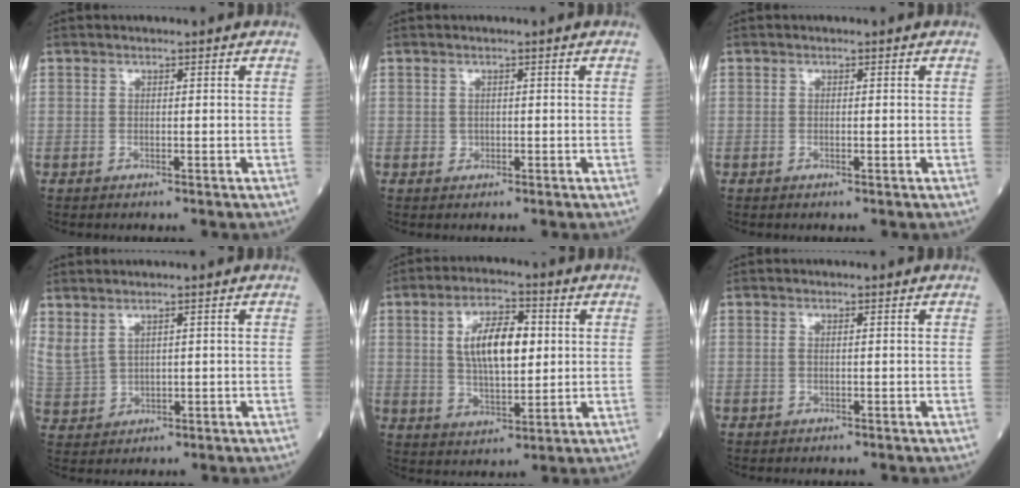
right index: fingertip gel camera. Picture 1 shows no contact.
{"total": 0.7, "force": [0.0, 0.6, 0.2], "torque": [0.000, 0.002, 0.000]}
{"total": 0.5, "force": [-0.1, 0.1, 0.5], "torque": [-0.013, -0.002, 0.001]}
{"total": 6.3, "force": [3.8, 3.5, 3.6], "torque": [-0.104, -0.003, 0.094]}
{"total": 10.2, "force": [1.9, 4.0, 9.1], "torque": [-0.167, 0.010, 0.034]}
{"total": 0.6, "force": [0.1, 0.2, 0.5], "torque": [-0.019, 0.002, 0.003]}